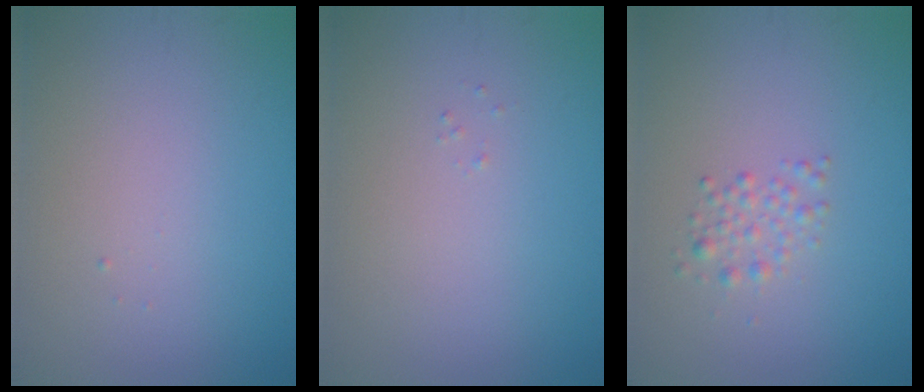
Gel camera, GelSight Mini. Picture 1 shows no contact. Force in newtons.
{"total": 0.0}
{"total": 1.5, "press": 1.5, "slide": 0.0}